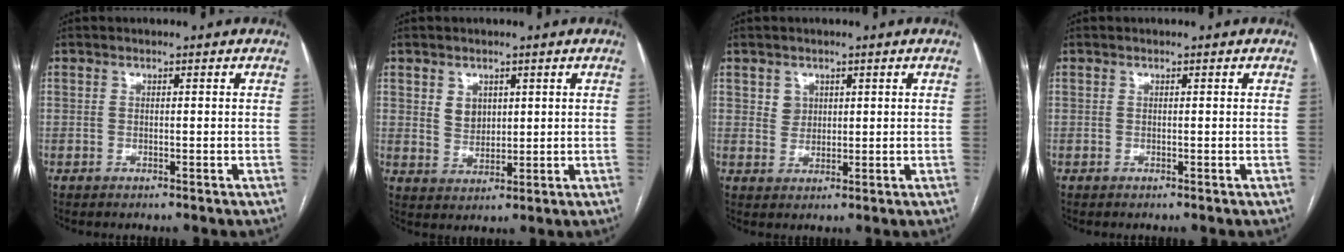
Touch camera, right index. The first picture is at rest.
{"total": 3.8, "force": [1.5, 2.9, 1.8], "torque": [-0.036, 0.003, 0.036]}
{"total": 2.5, "force": [1.2, 2.2, 0.5], "torque": [-0.006, 0.000, 0.022]}
{"total": 0.0}